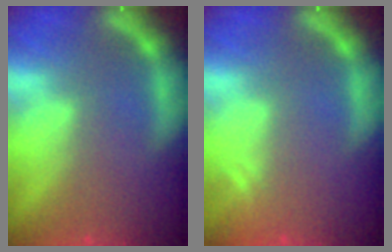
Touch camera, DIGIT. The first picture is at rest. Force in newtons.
{"total": 1.5}